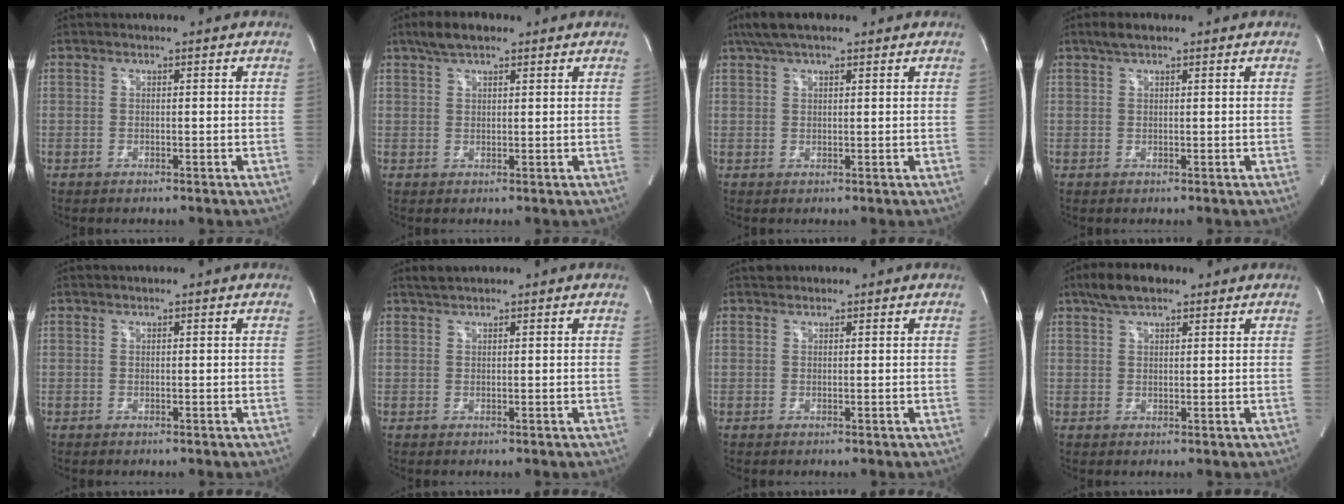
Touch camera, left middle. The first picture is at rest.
{"total": 4.5, "force": [3.2, 1.6, 2.8], "torque": [-0.061, 0.017, 0.057]}
{"total": 6.4, "force": [4.7, 1.6, 4.0], "torque": [-0.073, 0.033, 0.083]}
{"total": 2.3, "force": [1.6, 0.7, 1.5], "torque": [-0.032, 0.015, 0.030]}
{"total": 0.8, "force": [0.6, 0.0, 0.4], "torque": [-0.007, 0.014, 0.013]}
{"total": 1.6, "force": [1.4, 0.2, 0.6], "torque": [-0.017, 0.013, 0.031]}
{"total": 0.9, "force": [0.8, 0.5, 0.0], "torque": [-0.003, 0.010, 0.013]}
{"total": 5.5, "force": [3.8, 2.0, 3.3], "torque": [-0.070, 0.020, 0.068]}